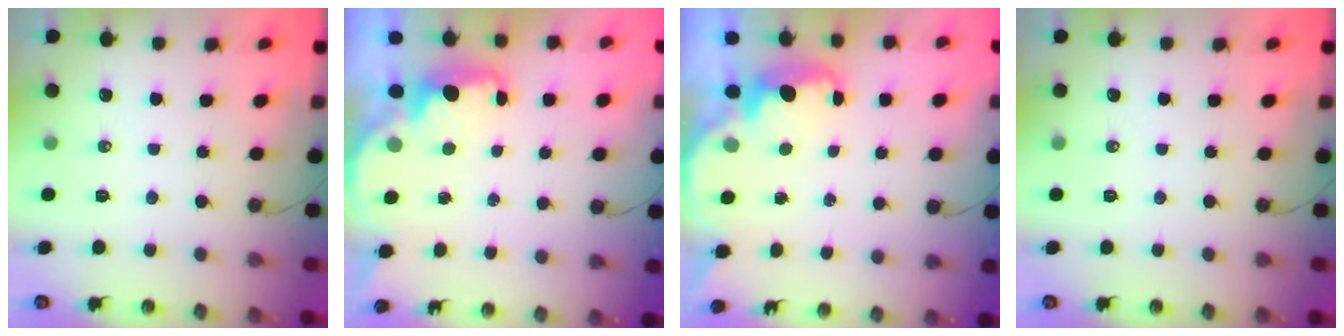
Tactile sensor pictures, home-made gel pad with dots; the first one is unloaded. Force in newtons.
{"total": 2.5, "press": 2.4, "slide": 0.8}
{"total": 2.9, "press": 2.9, "slide": 0.6}
{"total": 0.0}